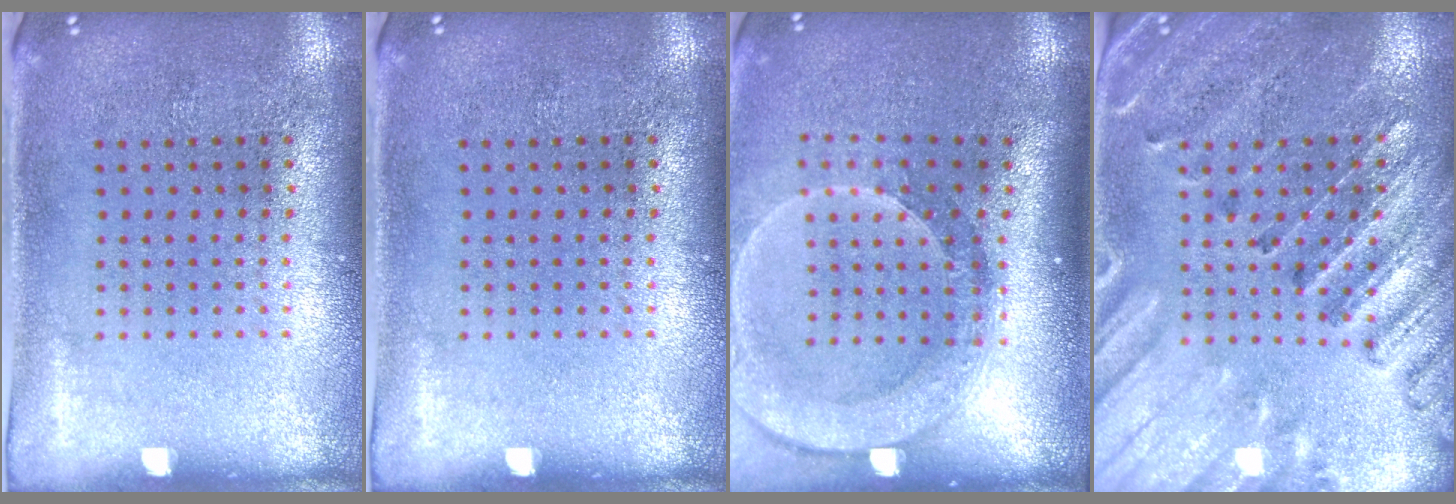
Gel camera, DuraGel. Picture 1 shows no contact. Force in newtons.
{"total": 0.0}
{"total": 2.5, "press": 1.9, "slide": 1.6}
{"total": 2.7, "press": 2.6, "slide": 0.9}